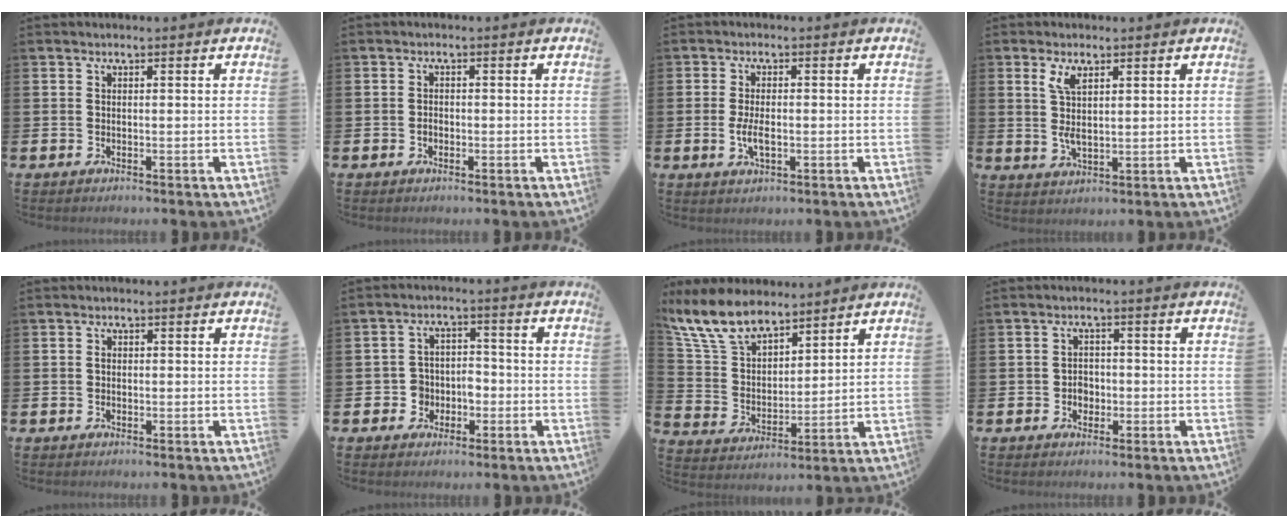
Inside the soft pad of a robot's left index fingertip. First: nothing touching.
{"total": 1.0, "force": [-0.4, 0.7, 0.5], "torque": [-0.005, 0.000, -0.009]}
{"total": 3.3, "force": [-0.4, 1.5, 2.9], "torque": [-0.041, -0.003, -0.010]}
{"total": 4.6, "force": [2.3, 1.7, 3.5], "torque": [-0.064, -0.007, 0.038]}
{"total": 0.8, "force": [-0.1, 0.7, 0.5], "torque": [-0.007, 0.004, -0.004]}
{"total": 3.6, "force": [-1.6, 3.2, 0.5], "torque": [-0.031, 0.008, -0.037]}
{"total": 9.4, "force": [8.0, 3.7, 3.2], "torque": [-0.106, -0.028, 0.152]}
{"total": 2.2, "force": [-0.8, 1.9, 0.7], "torque": [-0.009, 0.002, -0.022]}